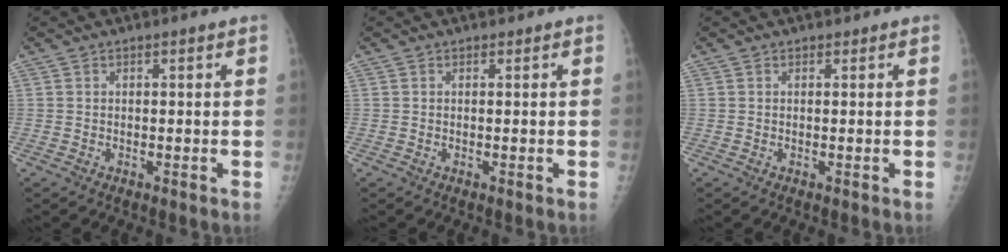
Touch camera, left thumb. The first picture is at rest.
{"total": 0.0}
{"total": 0.0}